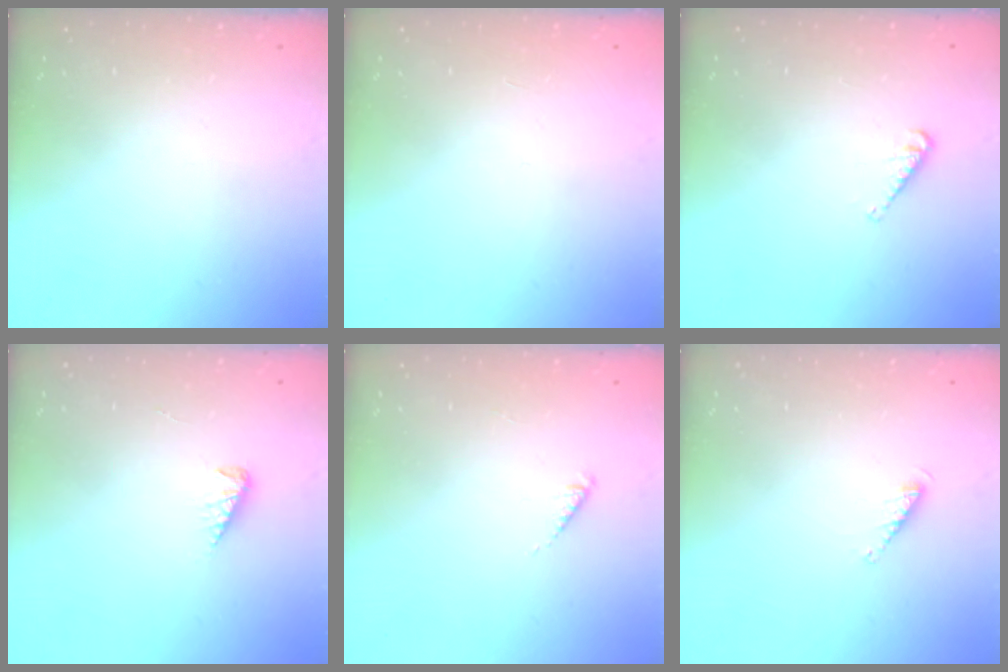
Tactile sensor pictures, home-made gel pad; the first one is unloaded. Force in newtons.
{"total": 0.0}
{"total": 4.3, "press": 4.3, "slide": 0.2}
{"total": 3.3, "press": 3.3, "slide": 0.3}
{"total": 2.4, "press": 2.4, "slide": 0.4}
{"total": 3.0, "press": 3.0, "slide": 0.4}